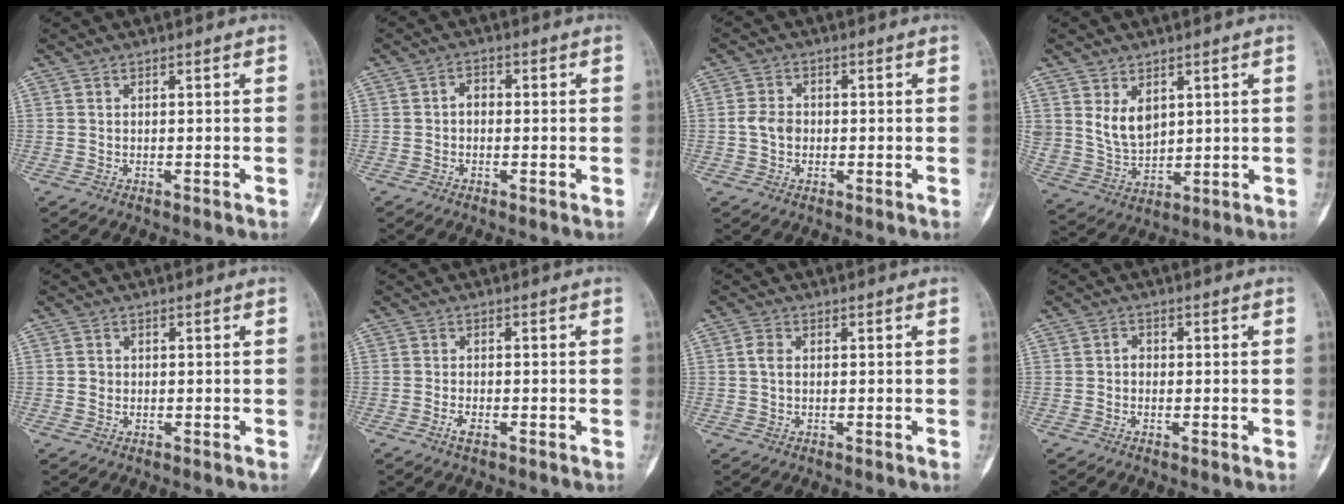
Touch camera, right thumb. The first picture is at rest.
{"total": 2.3, "force": [-0.2, 1.6, 1.7], "torque": [-0.014, 0.006, -0.013]}
{"total": 3.7, "force": [-0.3, 3.0, 2.1], "torque": [-0.029, 0.009, -0.011]}
{"total": 7.6, "force": [2.9, 5.2, 4.8], "torque": [-0.072, -0.023, 0.072]}
{"total": 1.2, "force": [-0.1, 1.1, 0.4], "torque": [-0.002, 0.003, 0.000]}
{"total": 1.8, "force": [-1.0, 0.7, 1.3], "torque": [-0.029, 0.003, -0.021]}
{"total": 2.1, "force": [0.3, 1.5, 1.5], "torque": [-0.031, 0.004, 0.003]}
{"total": 1.6, "force": [-0.2, 1.2, 1.1], "torque": [-0.007, 0.004, -0.011]}